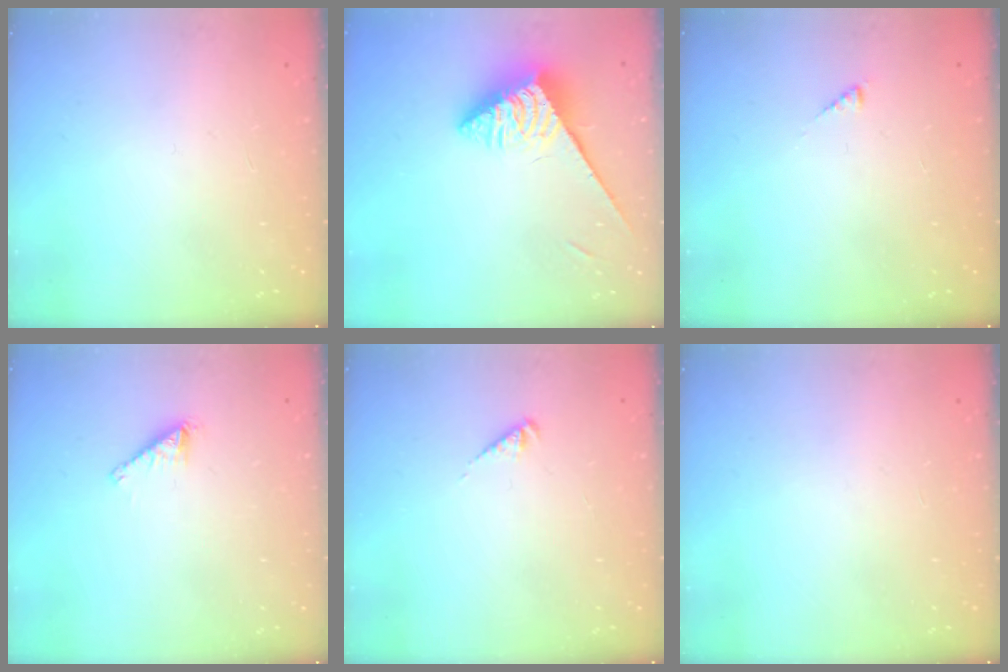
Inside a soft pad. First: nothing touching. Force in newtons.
{"total": 5.3, "press": 5.3, "slide": 0.0}
{"total": 2.0, "press": 2.0, "slide": 0.3}
{"total": 1.7, "press": 1.7, "slide": 0.2}
{"total": 2.3, "press": 2.2, "slide": 0.5}
{"total": 0.0}